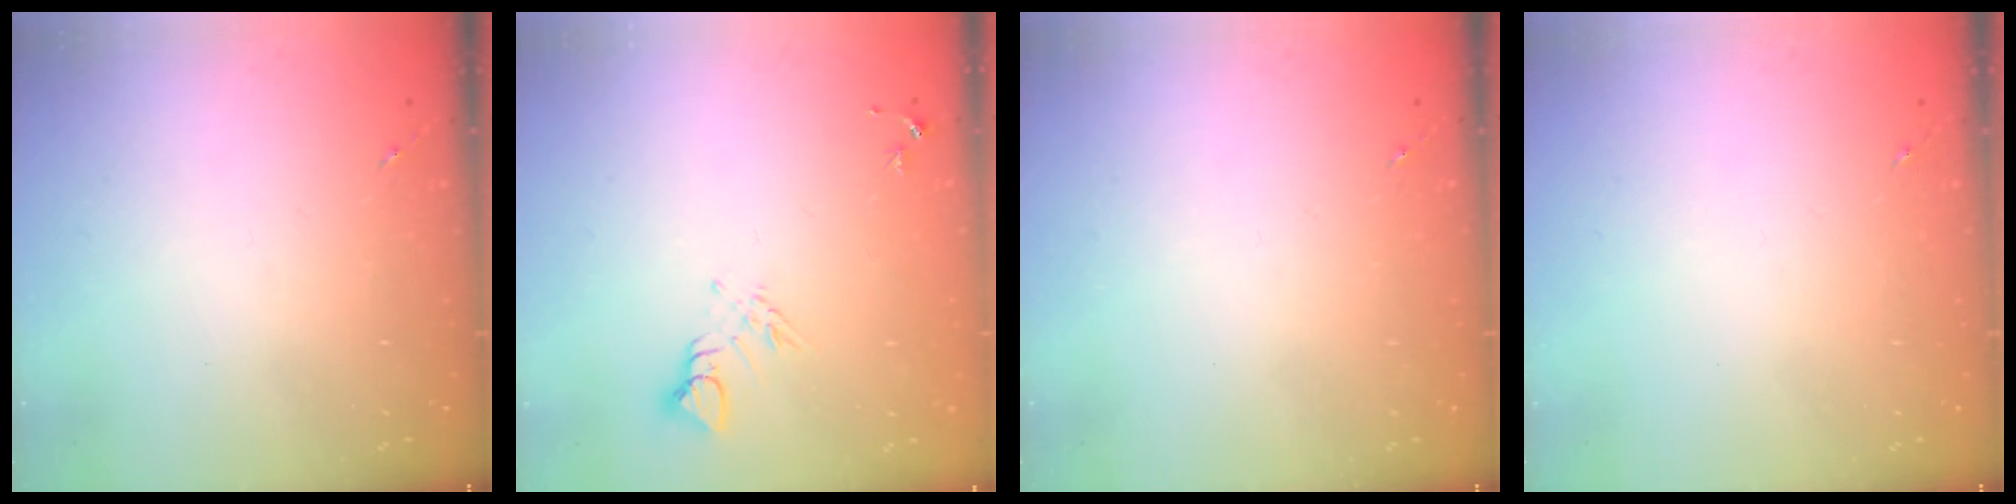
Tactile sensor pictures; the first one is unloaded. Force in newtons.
{"total": 6.6, "press": 6.6, "slide": 0.5}
{"total": 0.0}
{"total": 0.0}